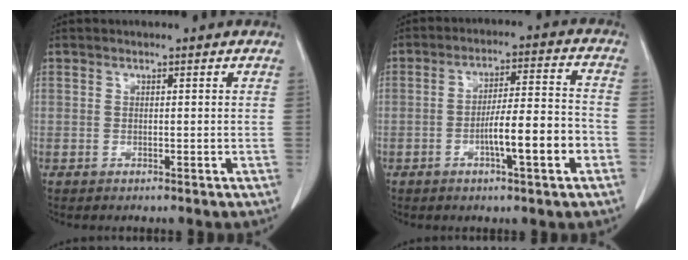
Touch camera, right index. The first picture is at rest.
{"total": 10.0, "force": [-3.7, 1.1, 9.2], "torque": [-0.151, 0.014, -0.056]}